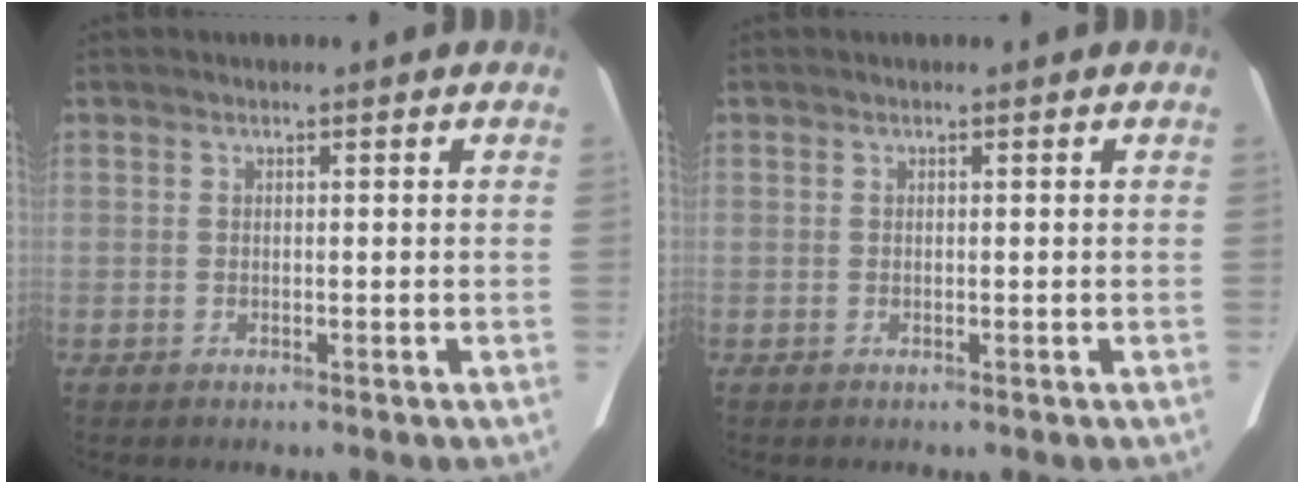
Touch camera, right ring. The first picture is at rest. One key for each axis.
{"total": 0.0}